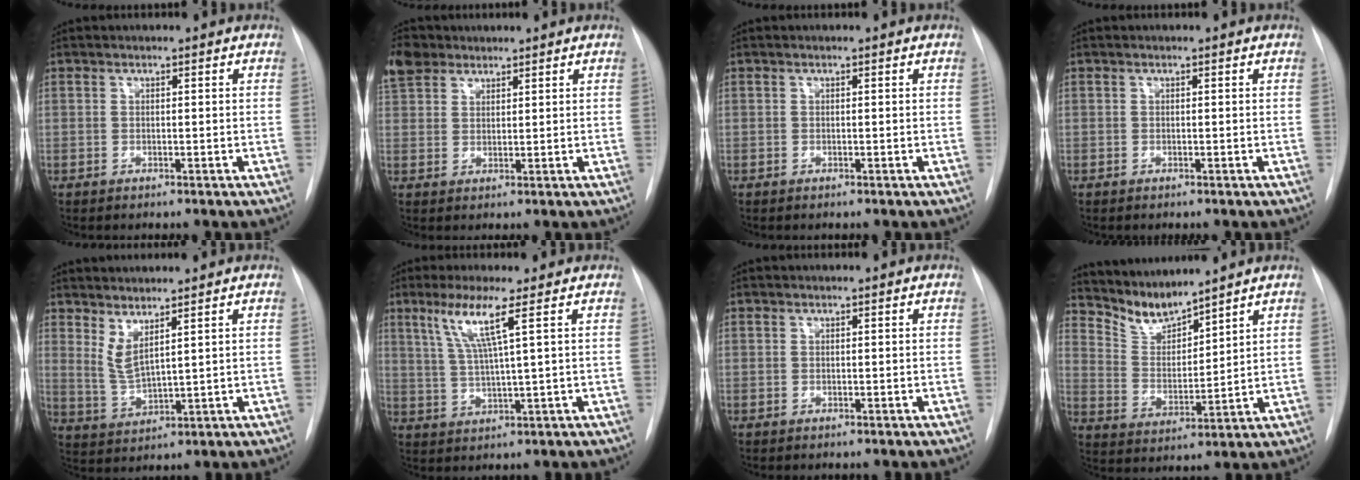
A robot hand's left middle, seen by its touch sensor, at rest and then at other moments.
{"total": 5.9, "force": [4.5, 3.5, 1.8], "torque": [-0.047, 0.018, 0.092]}
{"total": 0.0}
{"total": 0.0}
{"total": 4.3, "force": [2.7, 0.5, 3.4], "torque": [-0.076, -0.019, 0.064]}
{"total": 6.7, "force": [3.1, -1.1, 5.9], "torque": [-0.118, -0.004, 0.065]}
{"total": 0.0}
{"total": 6.9, "force": [6.8, 0.4, 0.9], "torque": [-0.031, -0.002, 0.147]}